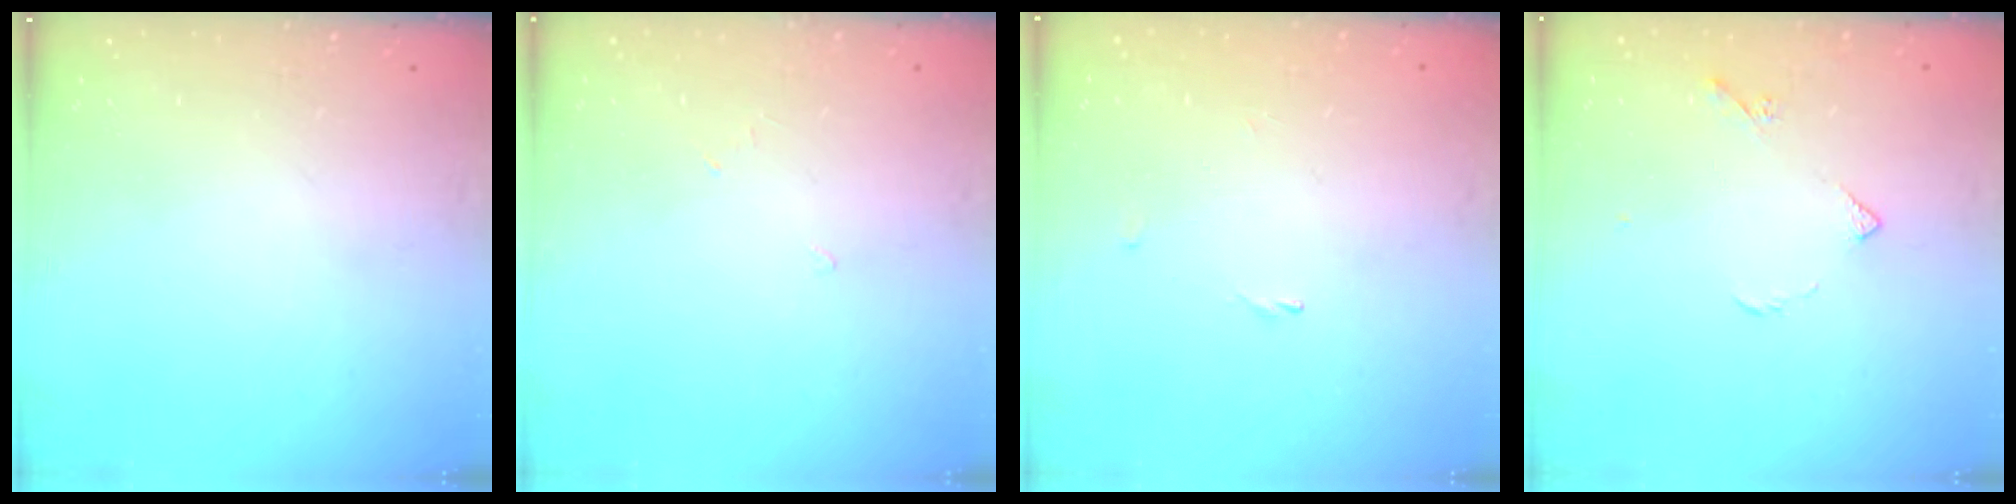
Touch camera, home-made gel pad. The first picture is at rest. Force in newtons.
{"total": 2.6, "press": 2.6, "slide": 0.3}
{"total": 0.0}
{"total": 4.3, "press": 4.3, "slide": 0.7}